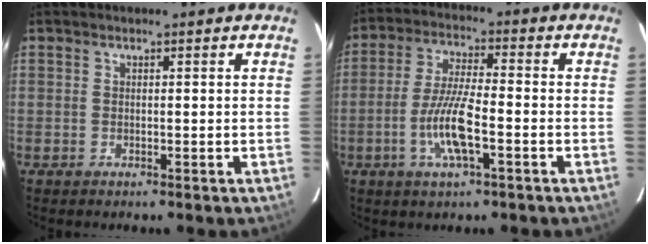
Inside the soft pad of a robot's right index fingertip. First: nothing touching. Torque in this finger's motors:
{"motor_torque": [1.61, -0.43, 0.84, 0.19]}